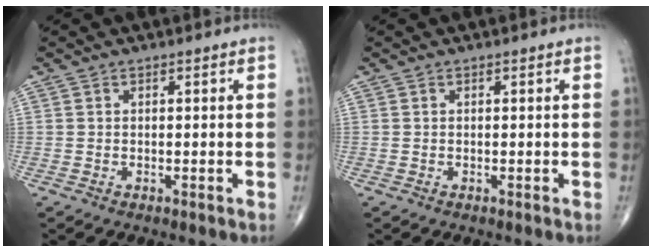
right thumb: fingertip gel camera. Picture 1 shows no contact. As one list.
[{"total": 0.0}]